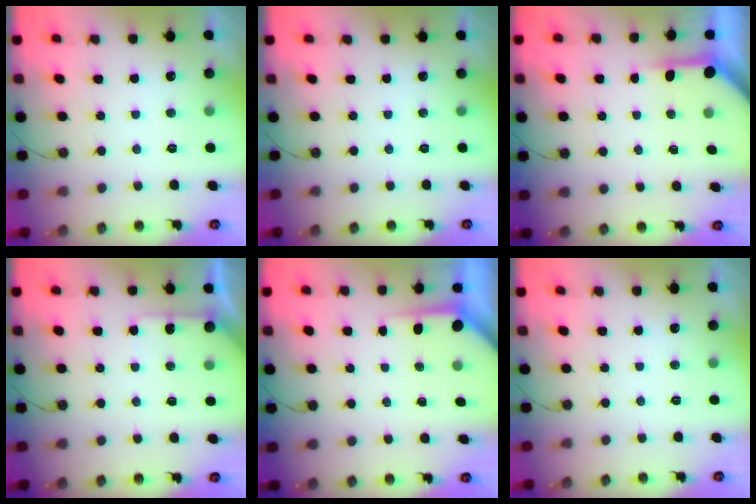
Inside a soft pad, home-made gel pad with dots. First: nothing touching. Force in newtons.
{"total": 0.0}
{"total": 3.9, "press": 3.9, "slide": 0.4}
{"total": 4.0, "press": 3.9, "slide": 0.5}
{"total": 3.6, "press": 3.6, "slide": 0.3}
{"total": 0.0}